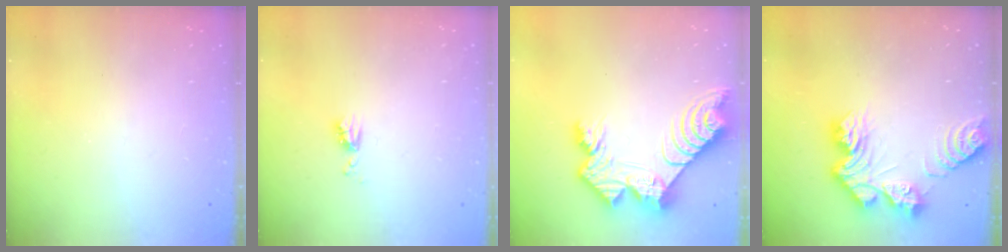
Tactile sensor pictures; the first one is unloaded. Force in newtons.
{"total": 4.9, "press": 4.8, "slide": 0.8}
{"total": 13.9, "press": 13.9, "slide": 1.0}
{"total": 13.2, "press": 13.2, "slide": 1.2}